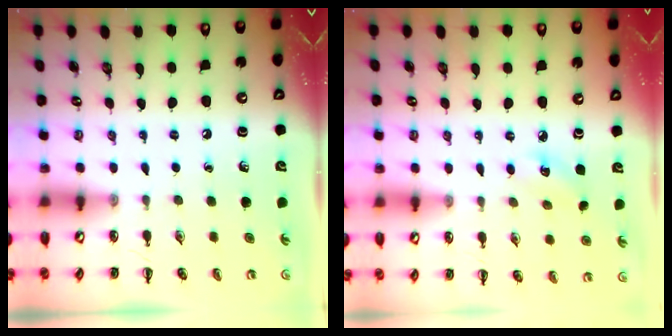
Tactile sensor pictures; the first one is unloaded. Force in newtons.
{"total": 3.5, "press": 3.4, "slide": 0.8}